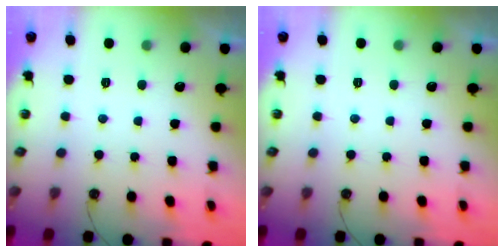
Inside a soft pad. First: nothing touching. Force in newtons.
{"total": 0.0}